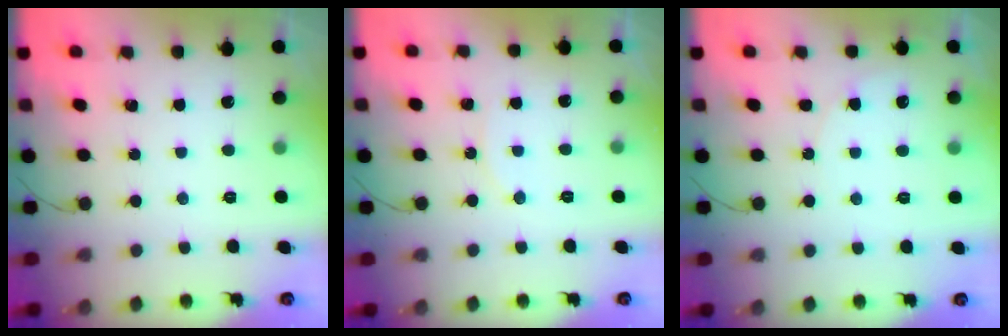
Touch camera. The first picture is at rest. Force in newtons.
{"total": 4.6, "press": 4.5, "slide": 0.5}
{"total": 6.0, "press": 5.9, "slide": 0.4}